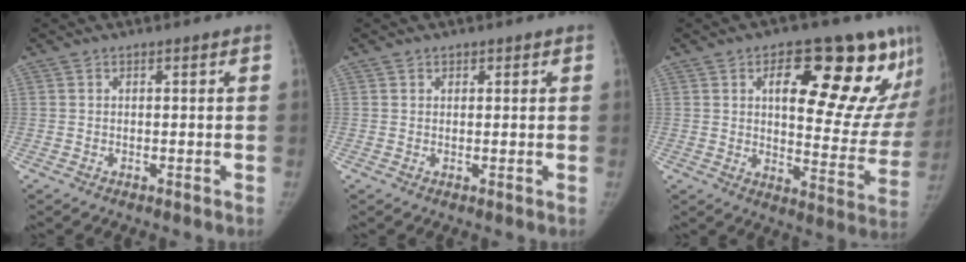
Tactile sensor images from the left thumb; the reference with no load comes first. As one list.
[{"total": 1.0, "force": [0.6, 0.9, 0.0], "torque": [0.015, -0.002, 0.004]}, {"total": 22.9, "force": [10.7, 9.4, 18.0], "torque": [-0.187, -0.033, 0.150]}]